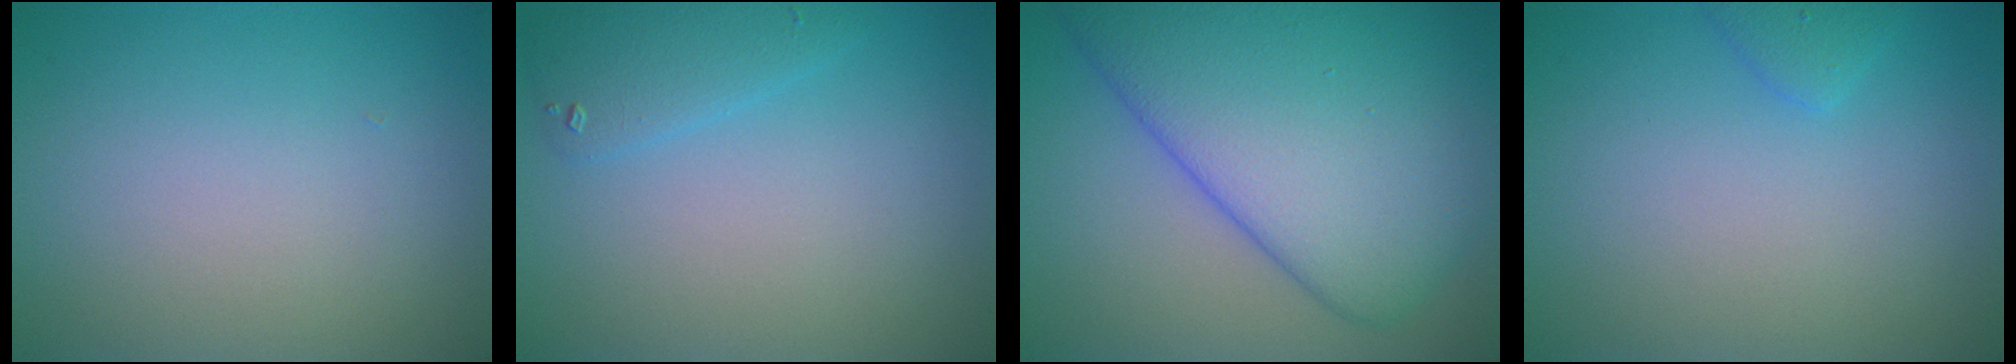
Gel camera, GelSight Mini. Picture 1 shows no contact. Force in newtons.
{"total": 2.1, "press": 2.1, "slide": 0.2}
{"total": 12.2, "press": 12.2, "slide": 0.5}
{"total": 1.2, "press": 1.2, "slide": 0.1}